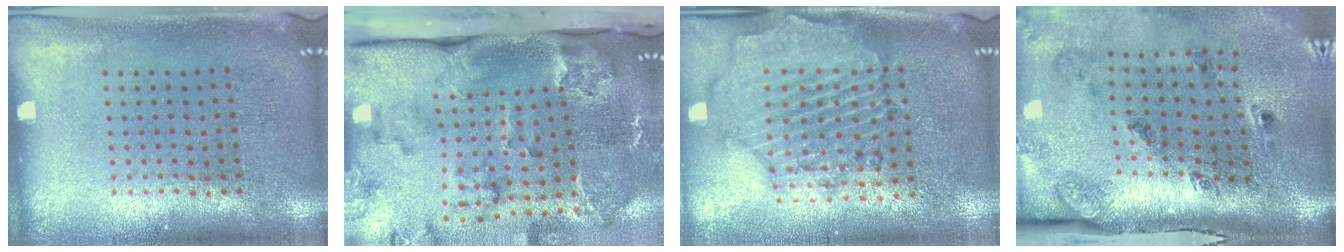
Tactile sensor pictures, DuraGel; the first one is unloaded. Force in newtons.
{"total": 3.6, "press": 2.6, "slide": 2.5}
{"total": 1.6, "press": 1.6, "slide": 0.4}
{"total": 2.8, "press": 1.7, "slide": 2.2}